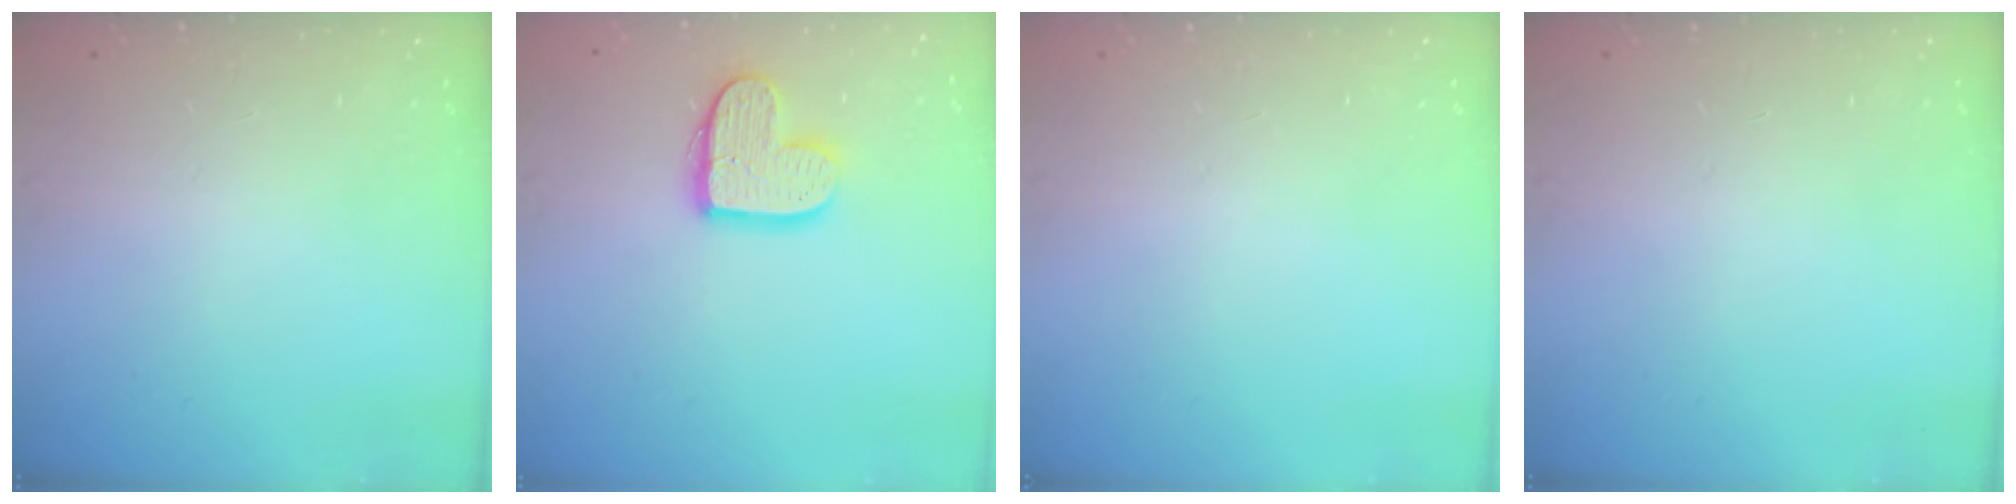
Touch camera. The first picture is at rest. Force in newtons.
{"total": 12.6, "press": 12.6, "slide": 0.9}
{"total": 0.0}
{"total": 0.0}